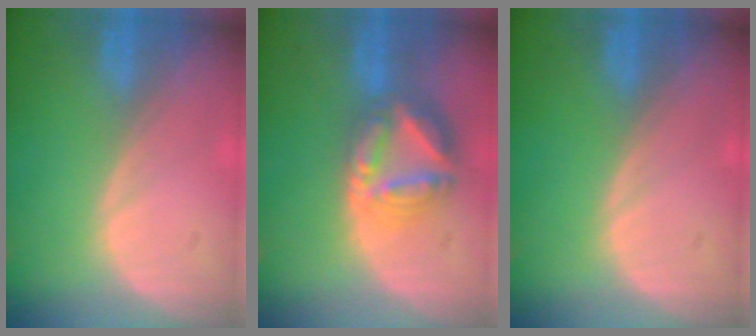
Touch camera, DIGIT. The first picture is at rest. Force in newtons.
{"total": 8.4, "press": 7.3, "slide": 4.1}
{"total": 0.0}